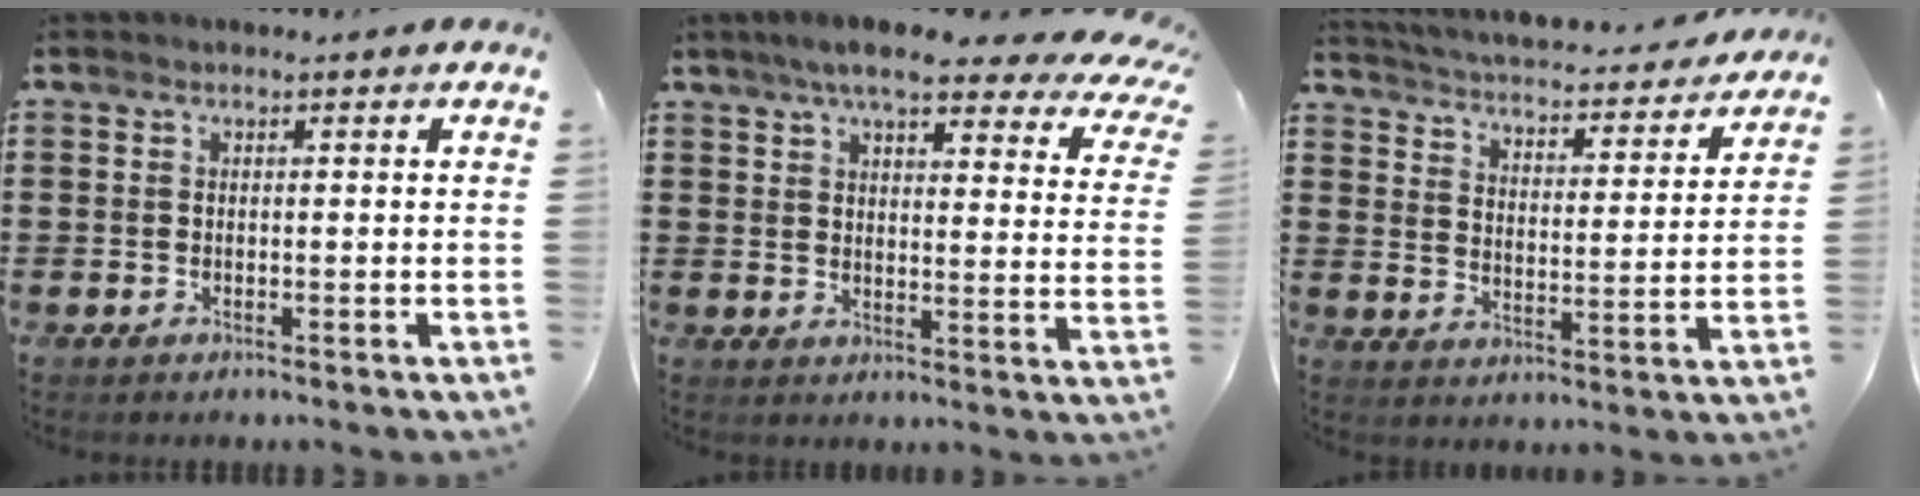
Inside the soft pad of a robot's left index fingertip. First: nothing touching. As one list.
[{"total": 7.8, "force": [6.3, 1.0, 4.5], "torque": [-0.092, -0.023, 0.106]}, {"total": 3.2, "force": [3.2, -0.2, 0.7], "torque": [-0.034, -0.032, 0.044]}]